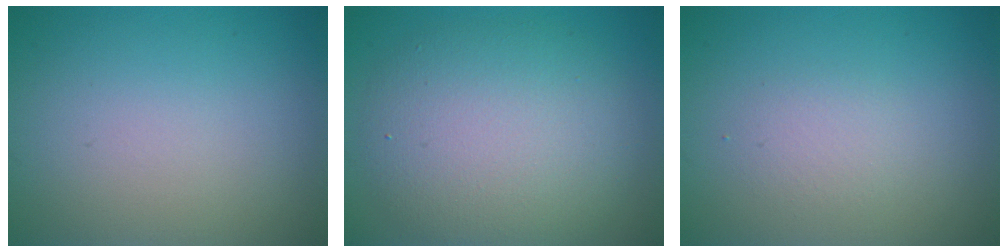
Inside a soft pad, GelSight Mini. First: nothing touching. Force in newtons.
{"total": 7.0, "press": 7.0, "slide": 0.3}
{"total": 1.4, "press": 1.4, "slide": 0.0}